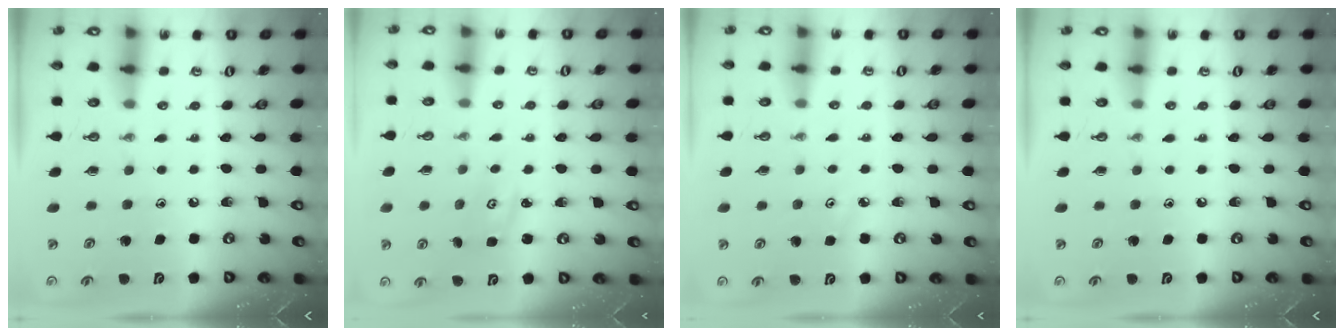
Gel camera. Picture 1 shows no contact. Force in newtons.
{"total": 2.6, "press": 2.6, "slide": 0.4}
{"total": 2.9, "press": 2.9, "slide": 0.3}
{"total": 0.0}